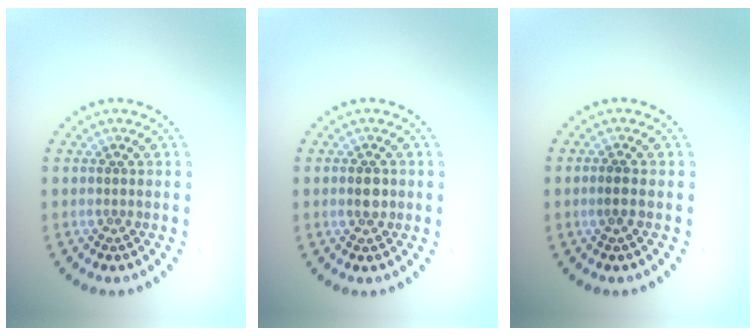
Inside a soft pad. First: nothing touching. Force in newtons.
{"total": 1.5, "press": 1.5, "slide": 0.3}
{"total": 1.0, "press": 0.9, "slide": 0.3}